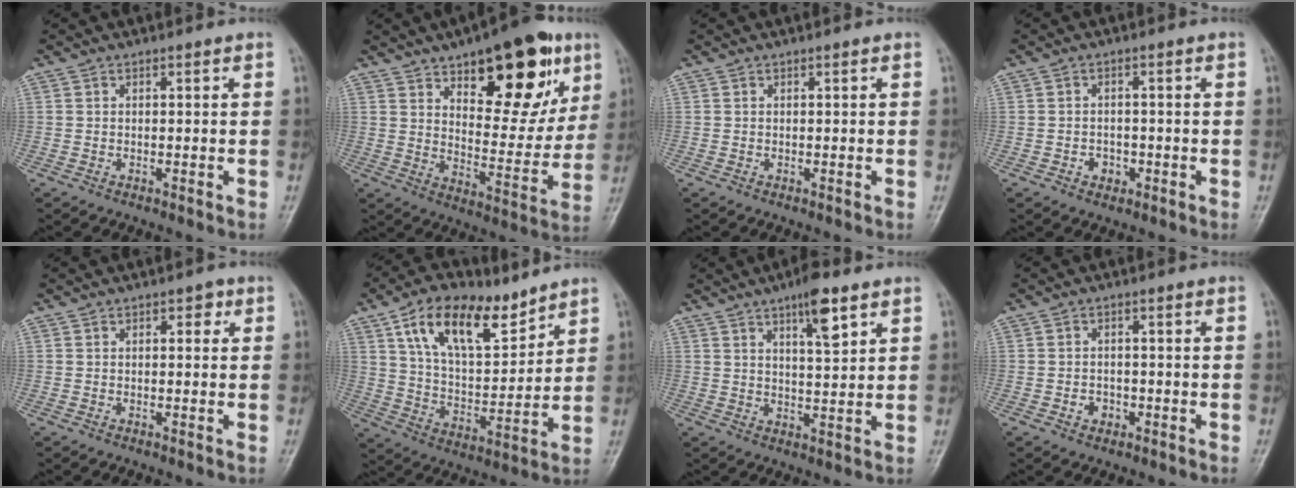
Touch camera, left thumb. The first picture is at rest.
{"total": 22.1, "force": [11.6, 9.9, 16.1], "torque": [-0.171, -0.050, 0.172]}
{"total": 0.0}
{"total": 2.7, "force": [-1.1, 2.2, 1.2], "torque": [-0.002, 0.009, -0.014]}
{"total": 2.1, "force": [0.8, 1.2, 1.5], "torque": [-0.008, 0.002, 0.007]}
{"total": 16.8, "force": [10.0, 8.1, 10.7], "torque": [-0.150, -0.044, 0.184]}
{"total": 7.5, "force": [4.3, 1.9, 5.8], "torque": [-0.085, -0.024, 0.069]}
{"total": 2.5, "force": [-1.0, 2.1, 1.1], "torque": [-0.004, 0.009, -0.014]}